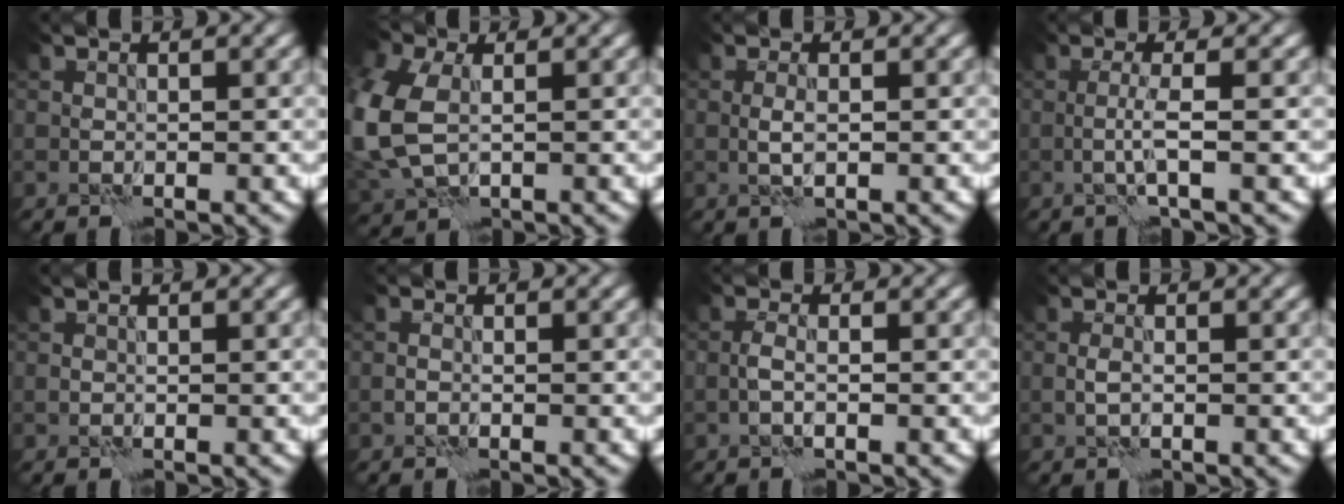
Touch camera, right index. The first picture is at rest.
{"total": 10.9, "force": [-0.1, 7.7, 7.8], "torque": [-0.223, -0.013, 0.013]}
{"total": 1.4, "force": [0.1, 0.4, 1.3], "torque": [-0.031, 0.000, 0.002]}
{"total": 2.3, "force": [-0.1, 0.2, 2.3], "torque": [-0.049, -0.002, -0.007]}
{"total": 0.0}
{"total": 0.5, "force": [-0.3, 0.3, 0.3], "torque": [-0.009, 0.005, -0.008]}
{"total": 1.4, "force": [-0.3, 0.5, 1.3], "torque": [-0.031, 0.004, -0.010]}
{"total": 0.7, "force": [-0.2, 0.0, 0.7], "torque": [-0.017, 0.002, -0.005]}